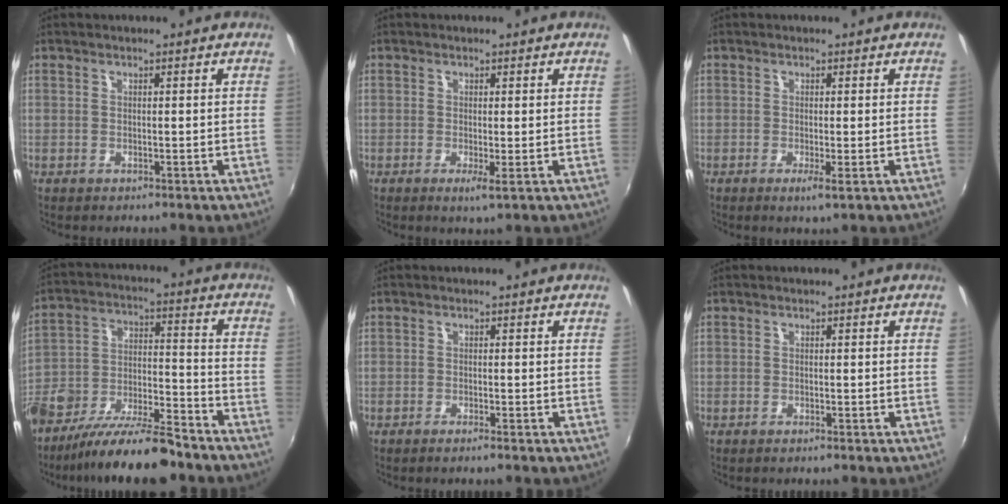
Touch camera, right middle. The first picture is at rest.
{"total": 1.8, "force": [-0.3, -0.2, 1.7], "torque": [-0.034, -0.006, -0.005]}
{"total": 1.7, "force": [-0.5, -0.2, 1.6], "torque": [-0.033, -0.006, -0.009]}
{"total": 16.5, "force": [-11.2, 5.2, 10.9], "torque": [-0.221, -0.023, -0.193]}
{"total": 1.5, "force": [-1.2, -0.2, 0.9], "torque": [-0.023, -0.002, -0.026]}
{"total": 0.7, "force": [-0.6, 0.0, 0.3], "torque": [-0.005, -0.002, -0.013]}